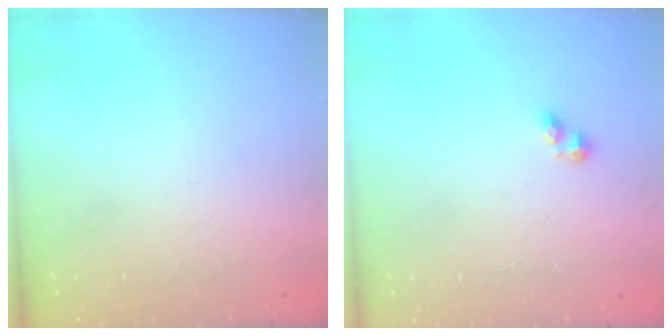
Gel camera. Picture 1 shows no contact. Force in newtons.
{"total": 2.8, "press": 2.8, "slide": 0.4}